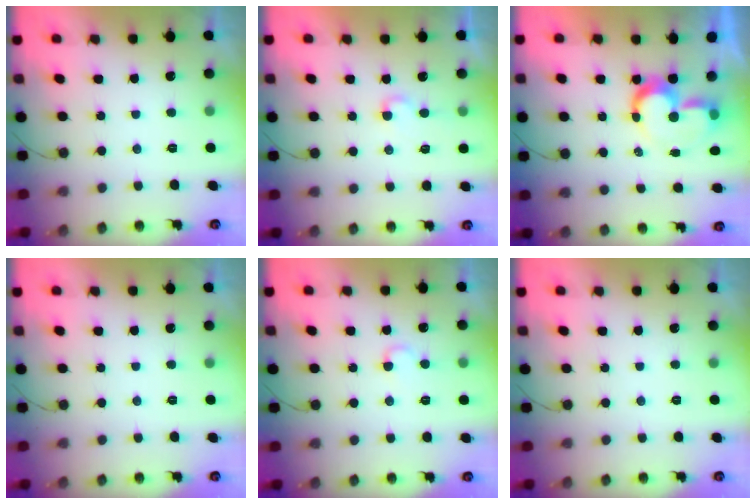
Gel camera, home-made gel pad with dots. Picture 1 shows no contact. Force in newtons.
{"total": 3.8, "press": 3.7, "slide": 0.3}
{"total": 9.3, "press": 9.3, "slide": 0.9}
{"total": 0.0}
{"total": 4.4, "press": 4.4, "slide": 0.3}
{"total": 0.0}